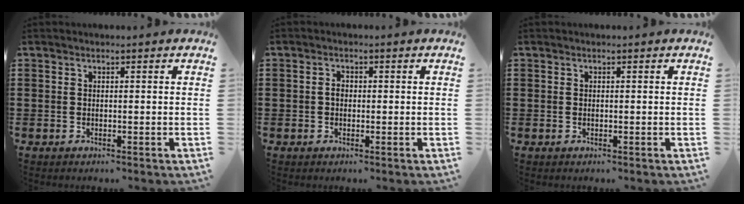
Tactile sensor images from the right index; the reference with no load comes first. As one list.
[{"total": 1.4, "force": [-0.2, 0.9, 1.1], "torque": [-0.021, 0.004, -0.005]}, {"total": 0.0}]